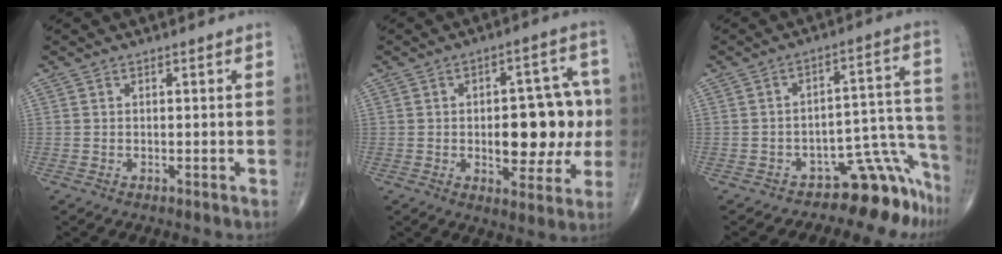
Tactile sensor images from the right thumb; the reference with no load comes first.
{"total": 15.0, "force": [-0.8, 7.9, 12.8], "torque": [-0.127, 0.018, -0.003]}
{"total": 9.3, "force": [-8.4, 3.4, 2.1], "torque": [0.048, 0.147, -0.124]}